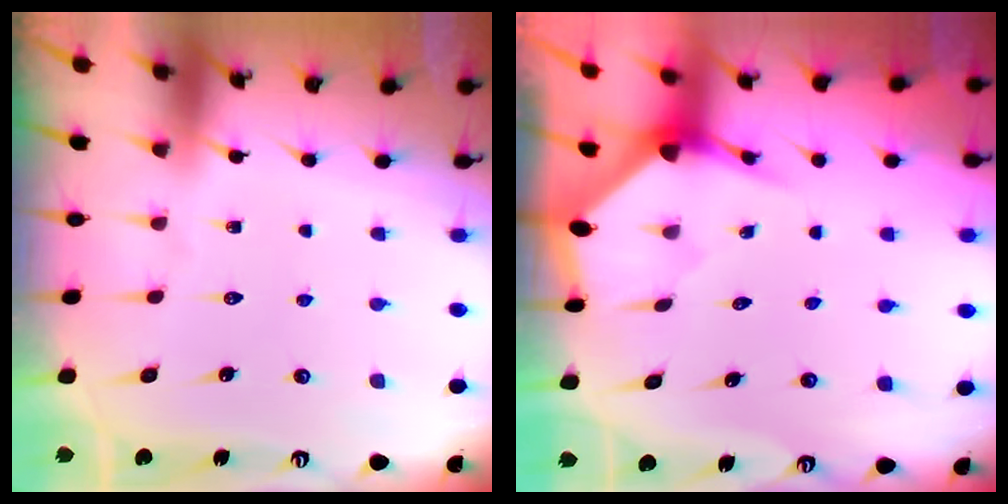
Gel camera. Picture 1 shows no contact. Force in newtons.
{"total": 2.8, "press": 2.8, "slide": 0.3}